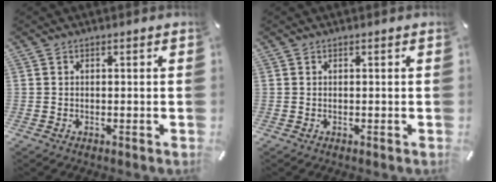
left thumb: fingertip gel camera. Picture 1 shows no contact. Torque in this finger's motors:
{"motor_torque": [0.00, 0.00, 0.00, 0.00, 0.00]}